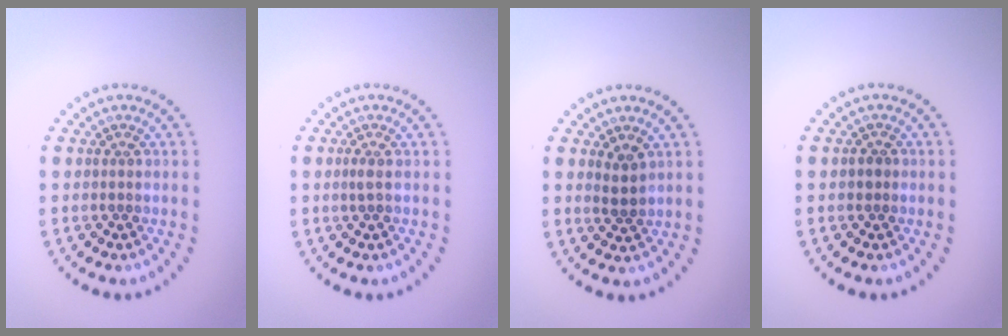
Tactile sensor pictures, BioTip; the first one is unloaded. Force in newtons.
{"total": 0.6, "press": 0.5, "slide": 0.3}
{"total": 1.7, "press": 1.5, "slide": 0.8}
{"total": 0.9, "press": 0.8, "slide": 0.3}